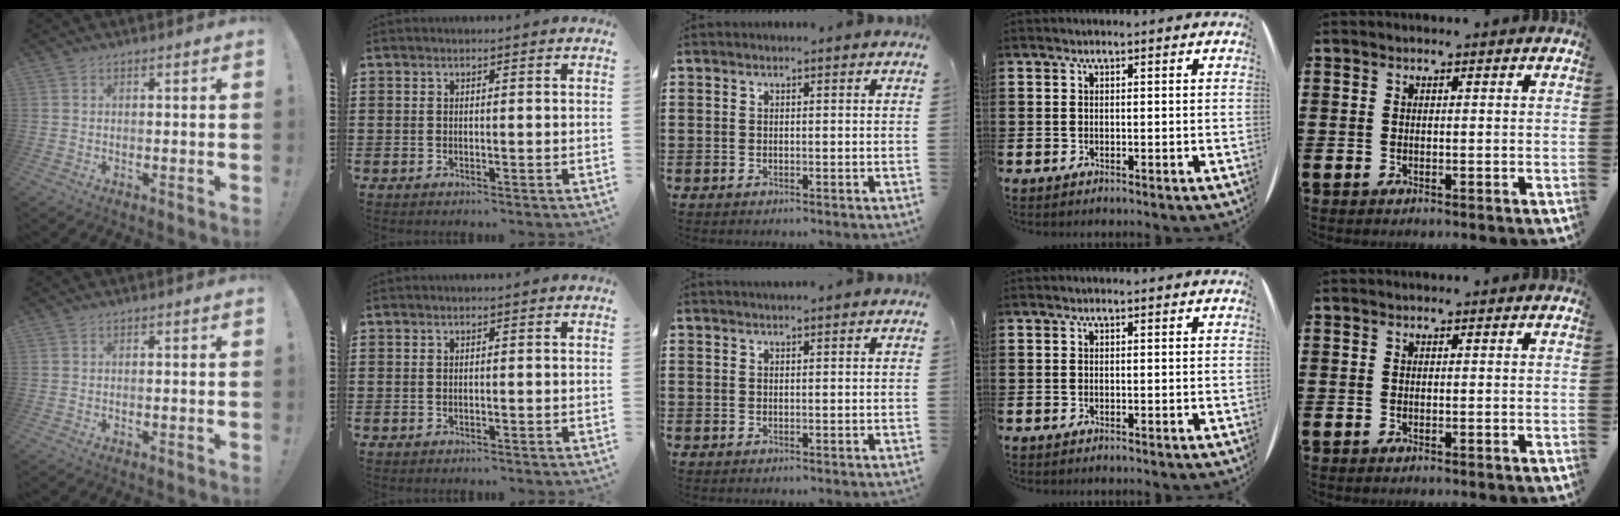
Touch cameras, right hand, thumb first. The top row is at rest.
{"middle": {"total": 0.7, "force": [0.7, 0.0, 0.0], "torque": [-0.003, 0.000, 0.013]}}